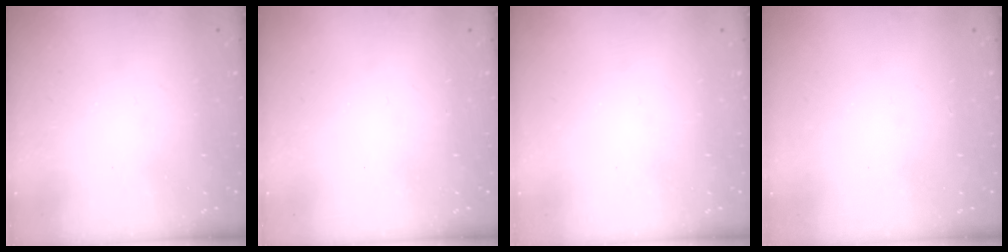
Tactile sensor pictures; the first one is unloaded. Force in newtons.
{"total": 0.0}
{"total": 0.0}
{"total": 1.1, "press": 1.1, "slide": 0.1}